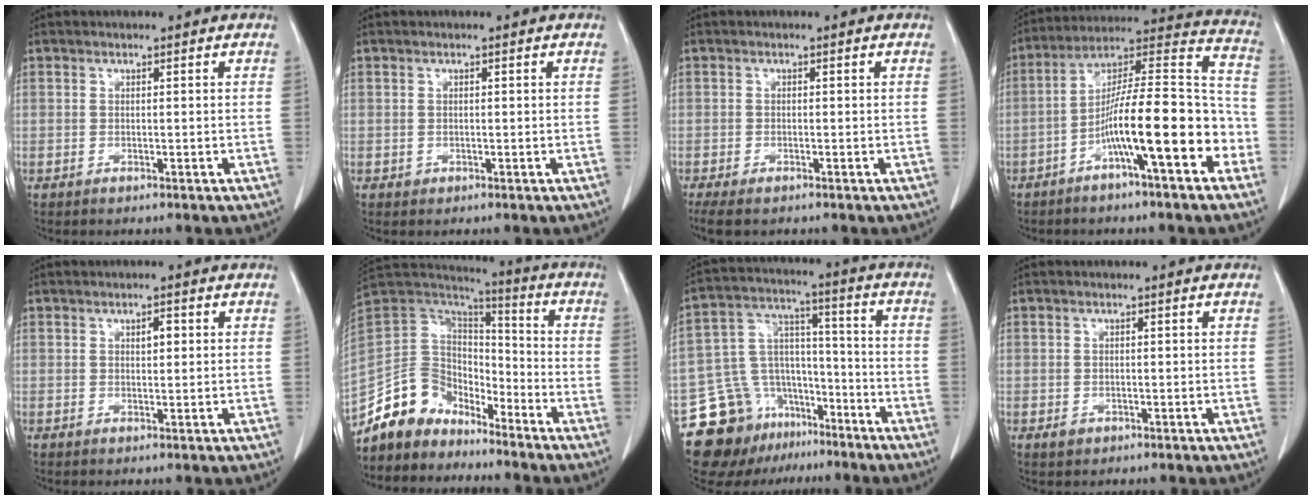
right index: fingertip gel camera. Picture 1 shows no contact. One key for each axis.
{"total": 0.7, "fx": 0.0, "fy": 0.7, "fz": 0.3, "tx": -0.004, "ty": 0.002, "tz": 0.005}
{"total": 5.3, "fx": -3.5, "fy": 2.3, "fz": 3.2, "tx": -0.069, "ty": -0.010, "tz": -0.057}
{"total": 17.4, "fx": -6.5, "fy": 2.6, "fz": 15.9, "tx": -0.252, "ty": 0.027, "tz": -0.108}
{"total": 2.1, "fx": 0.6, "fy": 0.9, "fz": 1.8, "tx": -0.030, "ty": 0.000, "tz": 0.011}
{"total": 12.5, "fx": -10.1, "fy": 7.0, "fz": 2.5, "tx": -0.050, "ty": 0.056, "tz": -0.191}
{"total": 17.0, "fx": -11.6, "fy": 11.1, "fz": 5.6, "tx": -0.105, "ty": 0.074, "tz": -0.187}
{"total": 2.0, "fx": -0.7, "fy": 1.6, "fz": 0.9, "tx": -0.014, "ty": 0.004, "tz": -0.001}